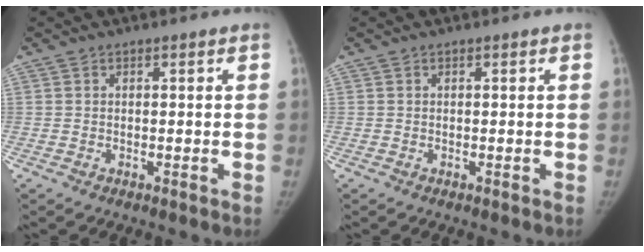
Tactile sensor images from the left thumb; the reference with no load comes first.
{"total": 0.0}